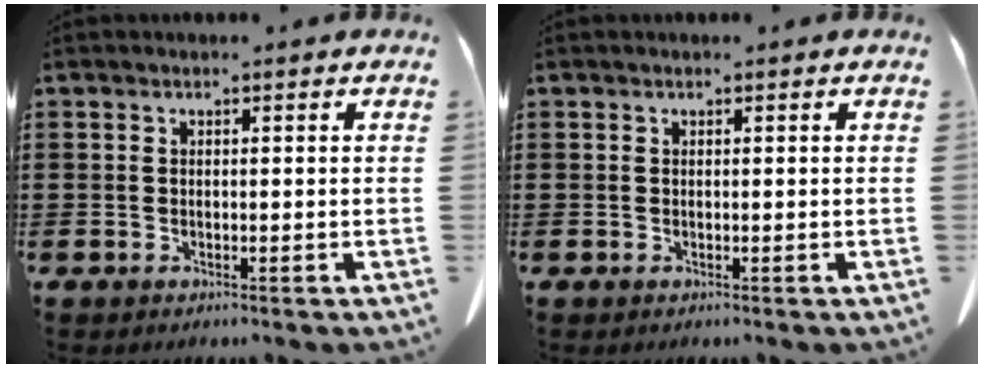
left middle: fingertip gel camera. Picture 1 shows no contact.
{"total": 0.0}